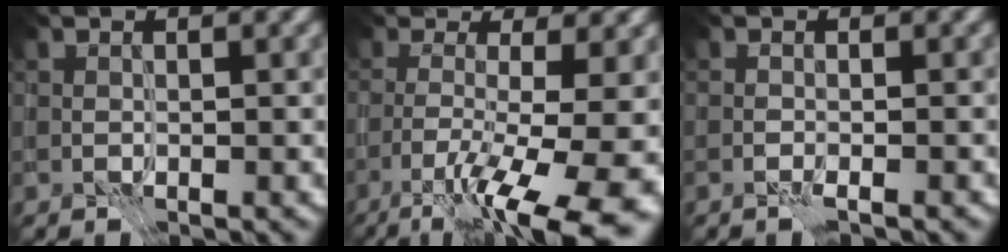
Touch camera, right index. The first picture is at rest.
{"total": 13.3, "force": [-4.0, 3.7, 12.1], "torque": [-0.152, 0.010, -0.055]}
{"total": 0.7, "force": [-0.7, -0.2, 0.1], "torque": [-0.002, 0.000, -0.013]}